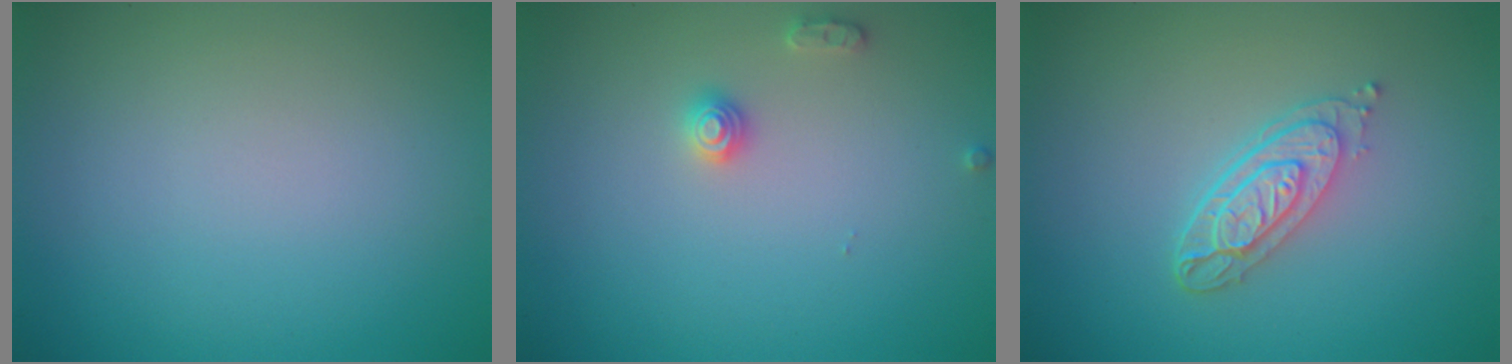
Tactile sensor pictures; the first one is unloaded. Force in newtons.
{"total": 1.4, "press": 1.4, "slide": 0.1}
{"total": 3.5, "press": 2.7, "slide": 2.2}